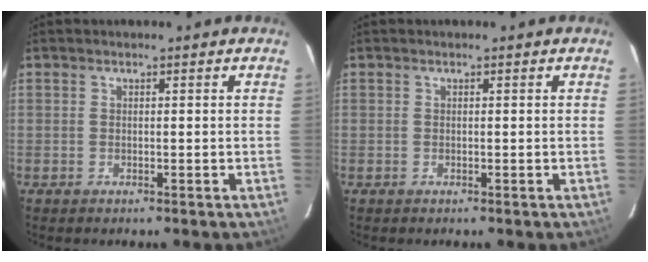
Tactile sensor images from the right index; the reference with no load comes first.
{"total": 0.0}